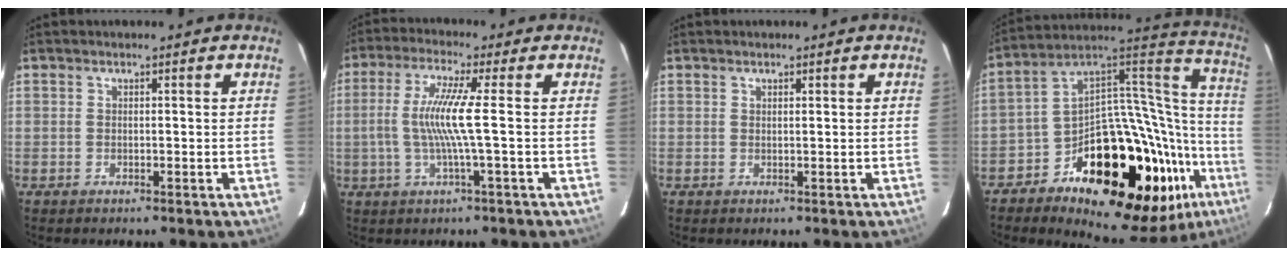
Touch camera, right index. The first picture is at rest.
{"total": 8.5, "force": [-0.6, -0.9, 8.4], "torque": [-0.172, -0.001, -0.010]}
{"total": 0.7, "force": [0.5, 0.1, 0.4], "torque": [-0.008, 0.001, 0.009]}
{"total": 32.9, "force": [-16.9, 17.1, 22.4], "torque": [-0.305, 0.053, -0.256]}